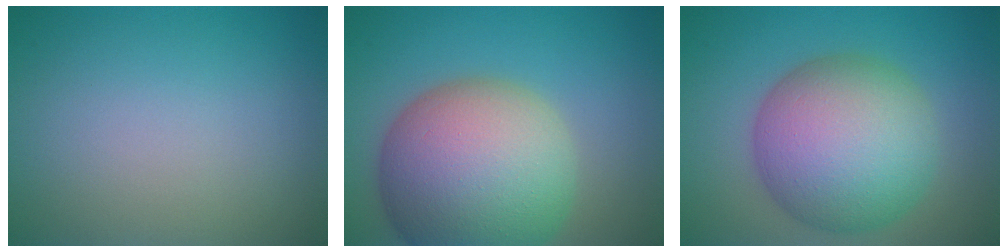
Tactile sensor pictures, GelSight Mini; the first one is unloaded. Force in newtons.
{"total": 14.8, "press": 14.8, "slide": 0.9}
{"total": 11.5, "press": 11.5, "slide": 0.3}